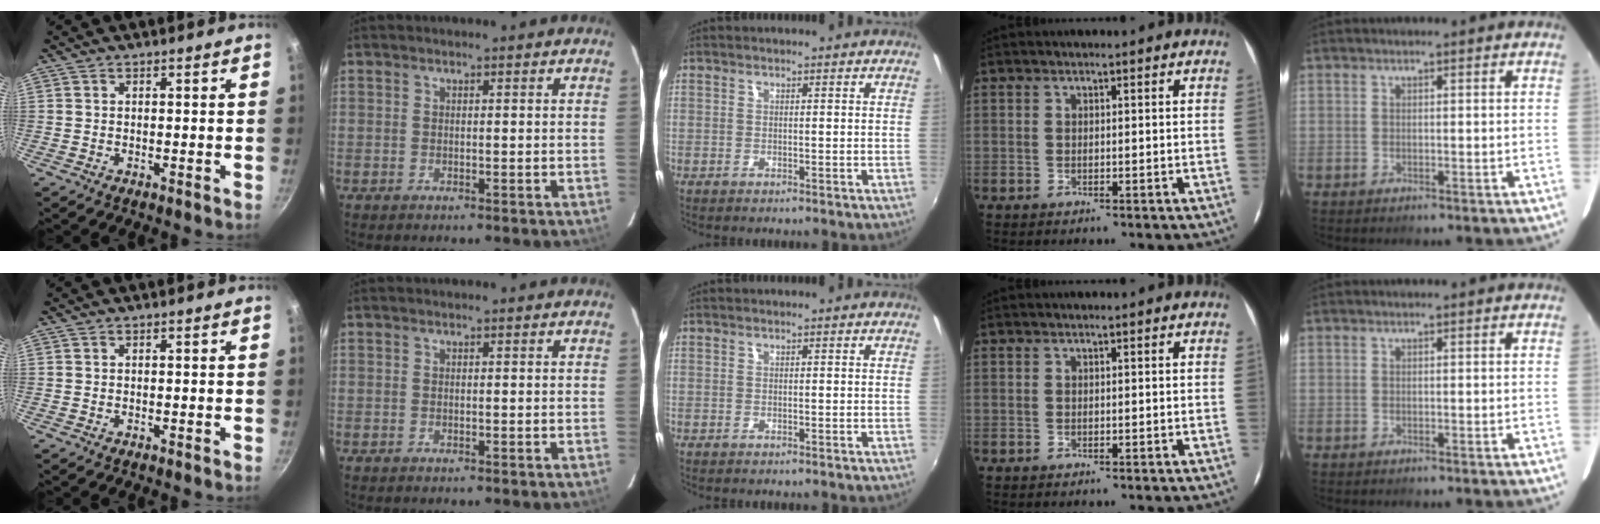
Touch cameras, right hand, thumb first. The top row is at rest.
{}